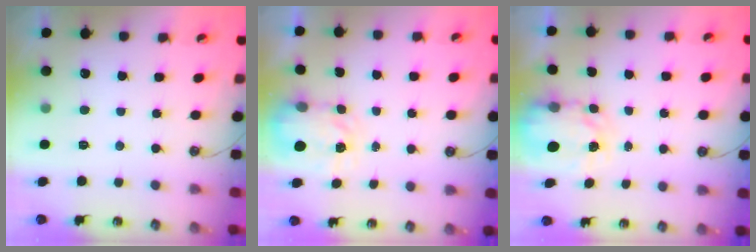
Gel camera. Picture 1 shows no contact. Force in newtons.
{"total": 3.8, "press": 3.8, "slide": 0.5}
{"total": 4.0, "press": 4.0, "slide": 0.1}